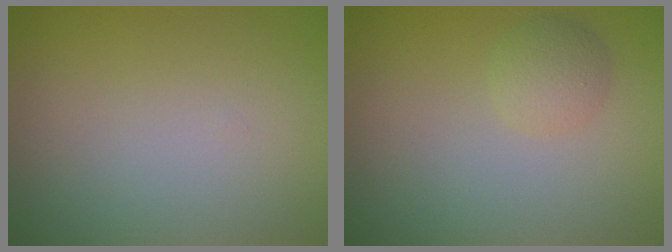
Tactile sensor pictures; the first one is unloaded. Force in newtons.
{"total": 1.8, "press": 1.8, "slide": 0.1}